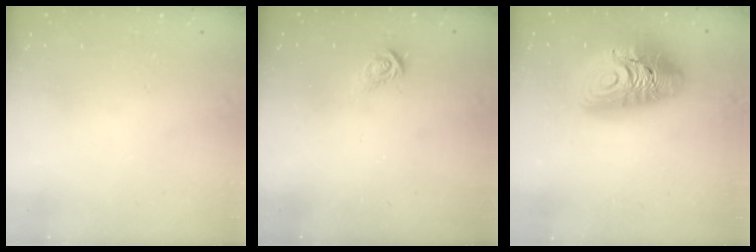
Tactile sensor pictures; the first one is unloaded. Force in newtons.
{"total": 4.6, "press": 4.6, "slide": 0.4}
{"total": 17.9, "press": 17.8, "slide": 1.8}